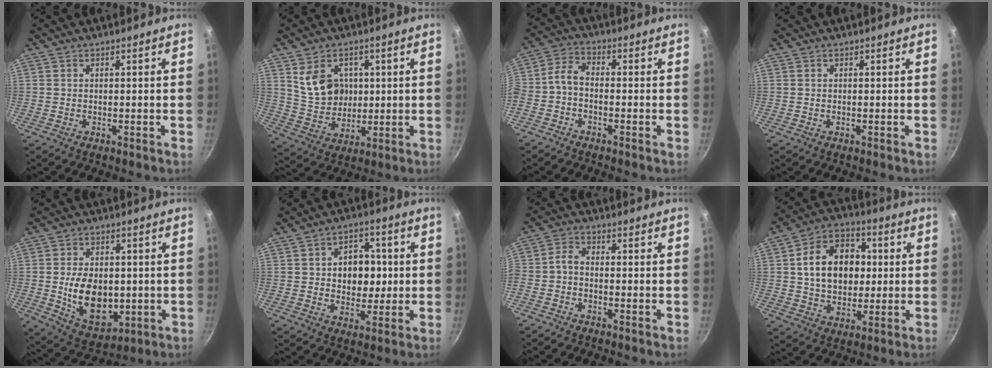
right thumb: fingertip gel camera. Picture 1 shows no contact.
{"total": 10.2, "force": [2.9, 8.0, 5.7], "torque": [-0.076, -0.019, 0.066]}
{"total": 4.9, "force": [-1.8, 2.5, 3.8], "torque": [-0.091, 0.032, -0.050]}
{"total": 0.0}
{"total": 13.7, "force": [-0.9, 9.2, 10.2], "torque": [-0.141, -0.010, 0.002]}
{"total": 9.7, "force": [0.9, 7.4, 6.2], "torque": [-0.047, 0.003, 0.010]}
{"total": 3.1, "force": [-1.6, 1.5, 2.2], "torque": [-0.056, 0.022, -0.042]}
{"total": 15.8, "force": [2.0, 11.7, 10.4], "torque": [-0.133, 0.017, 0.027]}